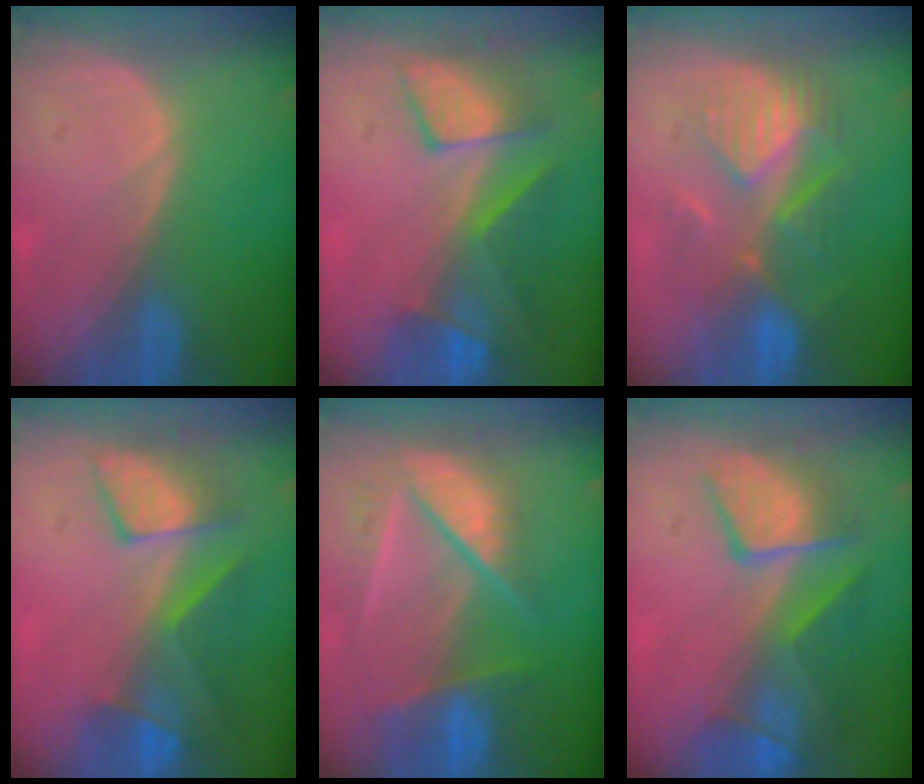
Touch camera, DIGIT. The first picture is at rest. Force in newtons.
{"total": 8.1, "press": 7.9, "slide": 1.8}
{"total": 8.4, "press": 8.3, "slide": 1.3}
{"total": 8.1, "press": 7.9, "slide": 1.8}
{"total": 9.9, "press": 8.3, "slide": 5.4}
{"total": 10.0, "press": 8.6, "slide": 5.1}